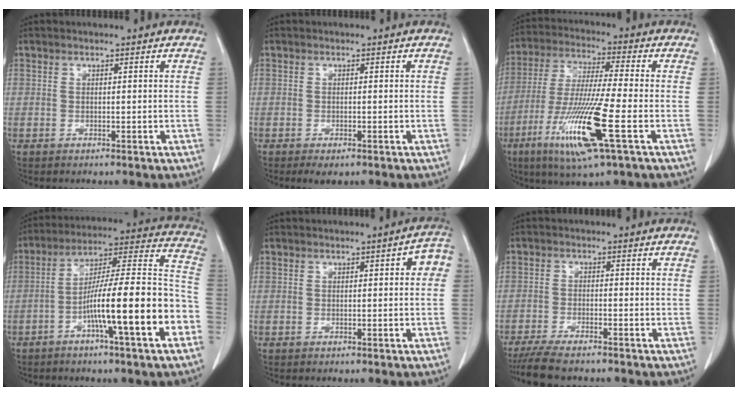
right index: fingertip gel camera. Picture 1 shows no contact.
{"total": 2.2, "force": [-1.4, 0.9, 1.5], "torque": [-0.022, -0.004, -0.014]}
{"total": 15.2, "force": [-5.8, 0.1, 14.0], "torque": [-0.288, -0.030, -0.109]}
{"total": 18.4, "force": [-6.6, 0.9, 17.1], "torque": [-0.249, 0.018, -0.107]}
{"total": 3.1, "force": [0.5, 1.1, 2.9], "torque": [-0.027, 0.013, 0.000]}
{"total": 7.3, "force": [-6.2, 1.1, 3.6], "torque": [-0.058, -0.017, -0.103]}